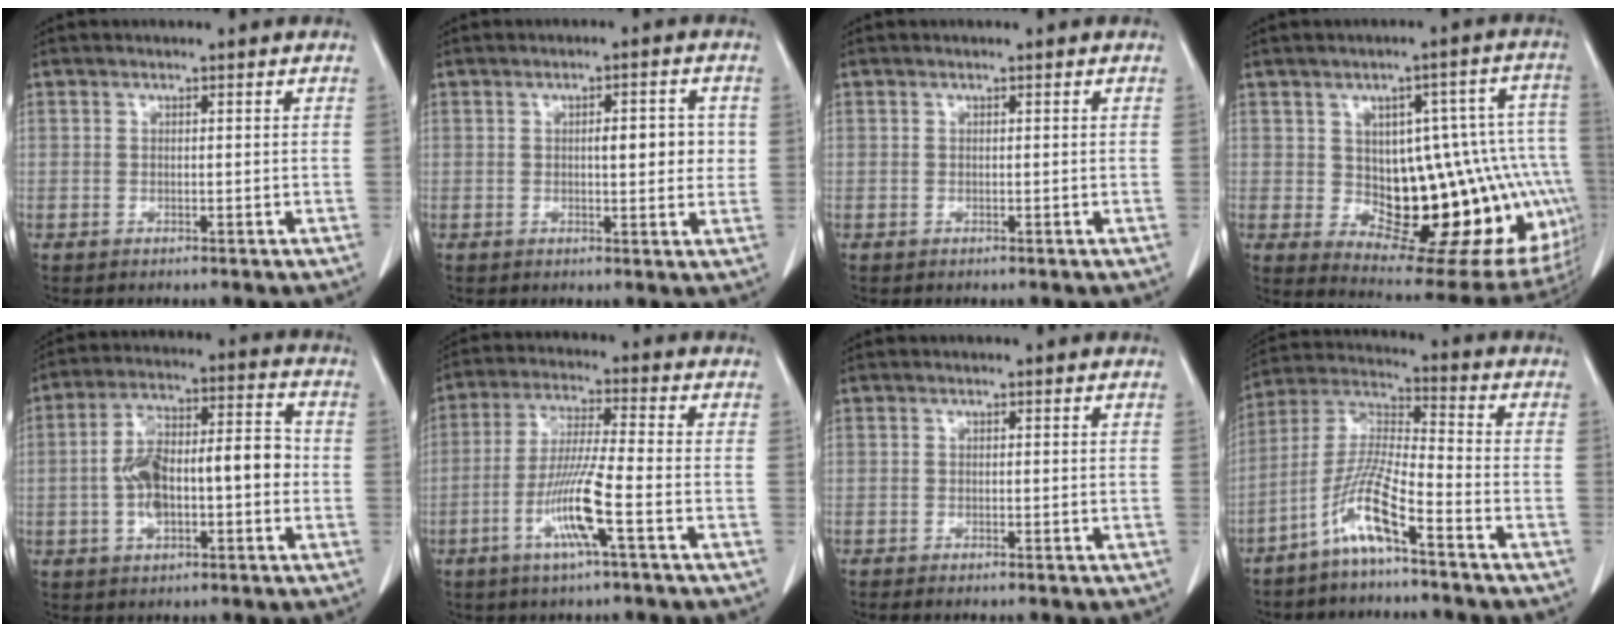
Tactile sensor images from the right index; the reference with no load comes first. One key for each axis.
{"total": 5.0, "fx": 0.6, "fy": 1.4, "fz": 4.7, "tx": -0.064, "ty": 0.002, "tz": 0.006}
{"total": 0.0}
{"total": 22.1, "fx": -2.8, "fy": 8.7, "fz": 20.1, "tx": -0.165, "ty": 0.042, "tz": -0.006}
{"total": 13.0, "fx": -1.4, "fy": 4.7, "fz": 12.0, "tx": -0.219, "ty": 0.038, "tz": -0.021}
{"total": 9.7, "fx": -3.7, "fy": -0.4, "fz": 8.9, "tx": -0.179, "ty": -0.011, "tz": -0.075}
{"total": 0.8, "fx": -0.6, "fy": 0.0, "fz": 0.4, "tx": -0.007, "ty": -0.001, "tz": -0.009}
{"total": 9.3, "fx": -5.6, "fy": 0.2, "fz": 7.4, "tx": -0.164, "ty": -0.005, "tz": -0.116}